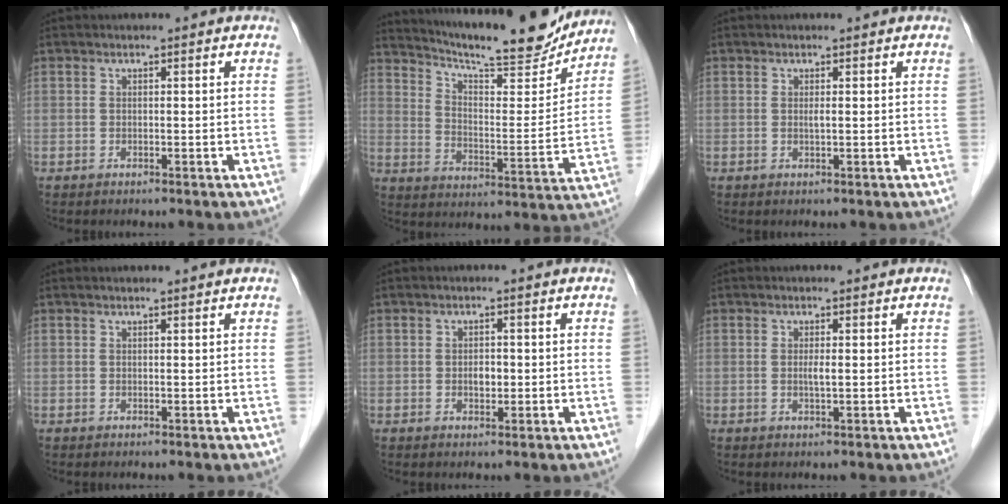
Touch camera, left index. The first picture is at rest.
{"total": 19.0, "force": [17.4, 2.1, 7.3], "torque": [-0.120, -0.030, 0.245]}
{"total": 0.7, "force": [-0.2, 0.0, 0.6], "torque": [-0.015, -0.004, -0.006]}
{"total": 0.6, "force": [0.5, -0.2, 0.3], "torque": [-0.008, 0.001, 0.008]}
{"total": 1.7, "force": [-0.5, 1.0, 1.2], "torque": [-0.020, -0.003, -0.009]}
{"total": 1.2, "force": [-0.2, 0.0, 1.2], "torque": [-0.027, -0.005, -0.005]}